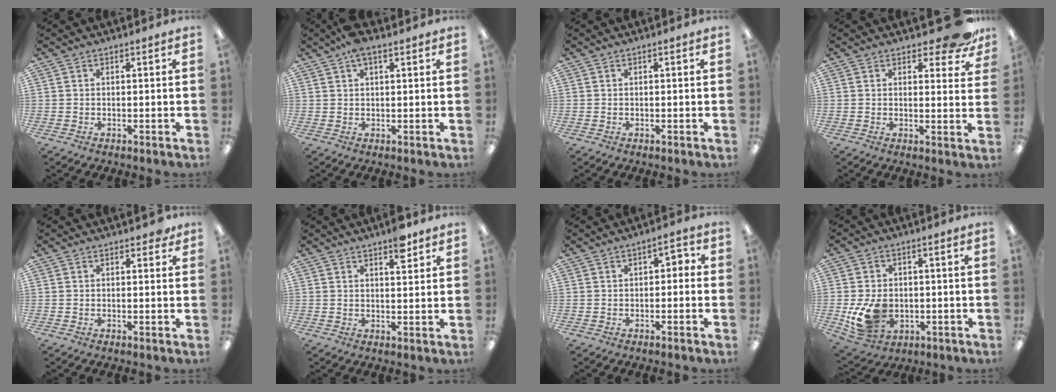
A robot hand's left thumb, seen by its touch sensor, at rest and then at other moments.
{"total": 4.6, "force": [2.6, 1.7, 3.4], "torque": [-0.063, 0.000, 0.044]}
{"total": 0.0}
{"total": 7.3, "force": [5.4, 2.8, 4.0], "torque": [-0.043, -0.031, 0.091]}
{"total": 1.3, "force": [0.8, 0.7, 0.7], "torque": [0.001, -0.004, 0.010]}
{"total": 4.8, "force": [3.4, 1.6, 3.0], "torque": [-0.034, -0.016, 0.054]}
{"total": 2.4, "force": [-0.9, 1.5, 1.7], "torque": [-0.023, 0.009, -0.021]}
{"total": 10.6, "force": [-1.9, 8.1, 6.5], "torque": [-0.122, 0.004, -0.031]}